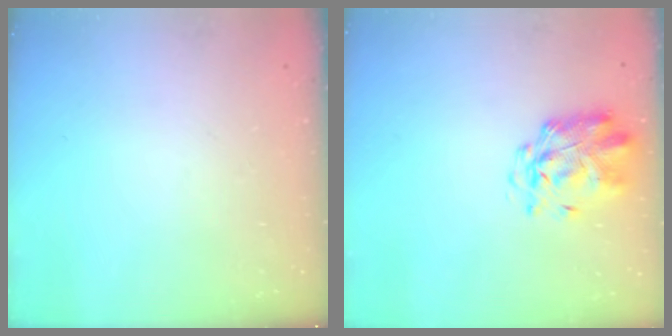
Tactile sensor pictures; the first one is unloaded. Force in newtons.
{"total": 2.6, "press": 2.5, "slide": 0.7}